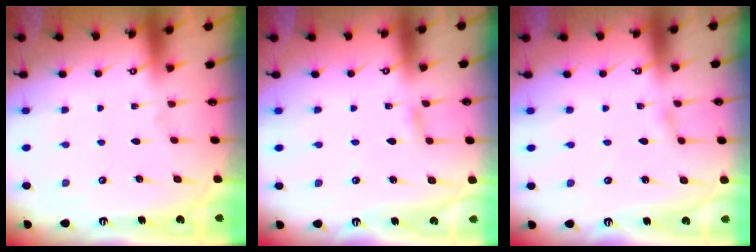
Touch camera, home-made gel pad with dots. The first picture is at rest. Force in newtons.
{"total": 2.9, "press": 2.9, "slide": 0.4}
{"total": 1.9, "press": 1.9, "slide": 0.2}